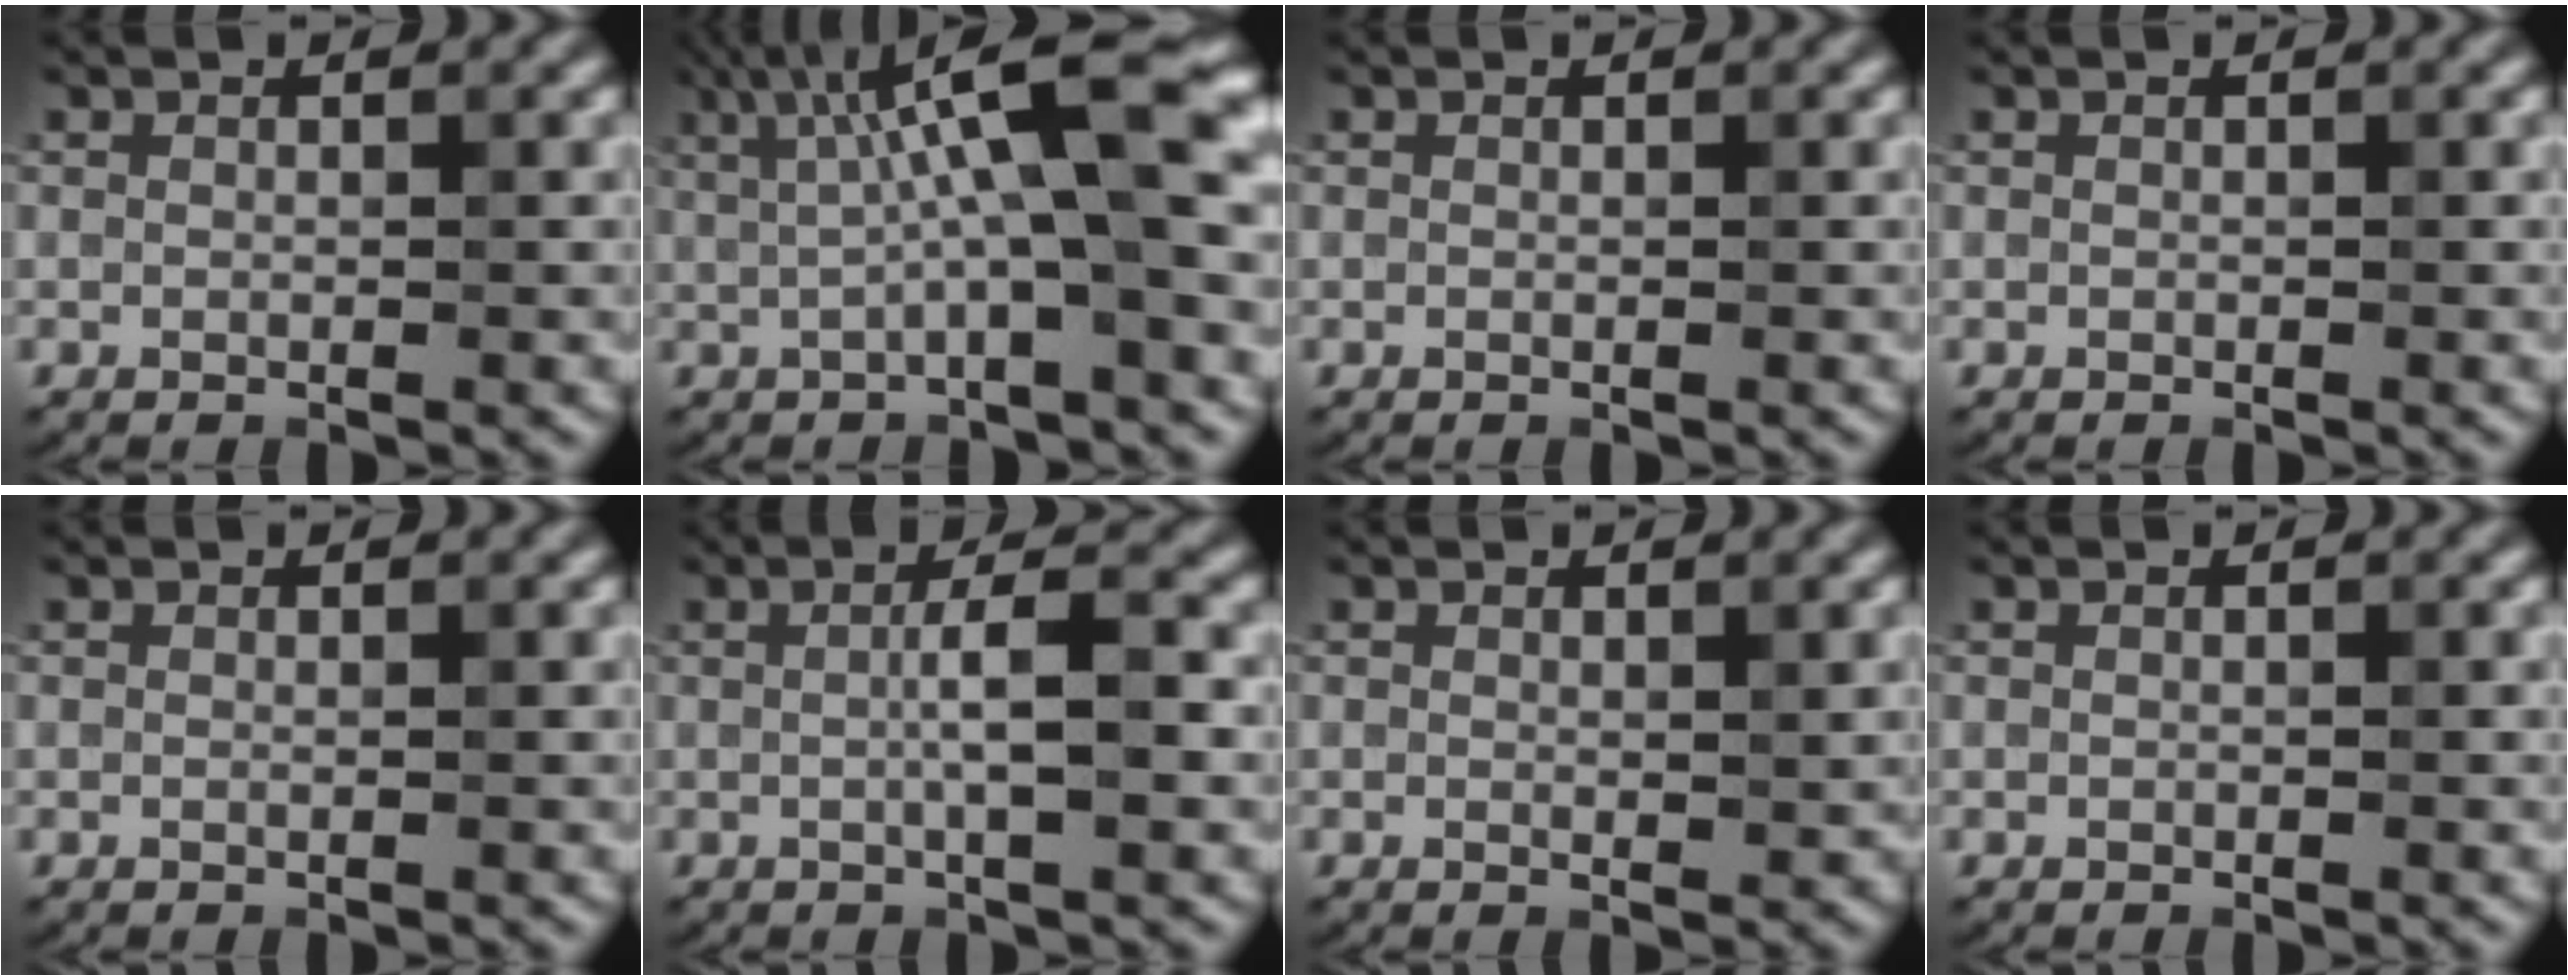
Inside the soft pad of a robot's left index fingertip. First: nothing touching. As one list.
[{"total": 11.0, "force": [2.2, 2.5, 10.5], "torque": [-0.156, 0.023, 0.032]}, {"total": 0.0}, {"total": 0.0}, {"total": 0.0}, {"total": 3.8, "force": [0.0, 0.6, 3.7], "torque": [-0.066, 0.007, 0.000]}, {"total": 0.8, "force": [0.3, 0.4, 0.7], "torque": [-0.007, -0.005, 0.005]}, {"total": 0.0}]